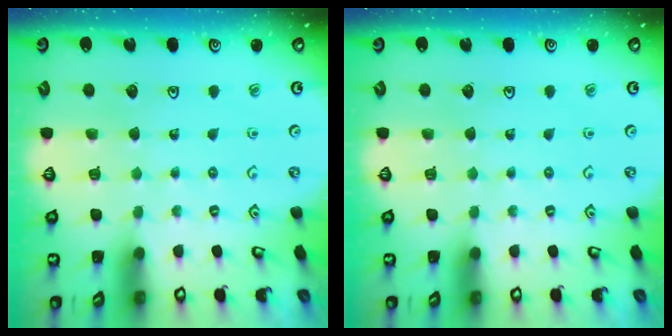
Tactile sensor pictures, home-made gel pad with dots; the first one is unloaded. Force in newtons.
{"total": 0.0}